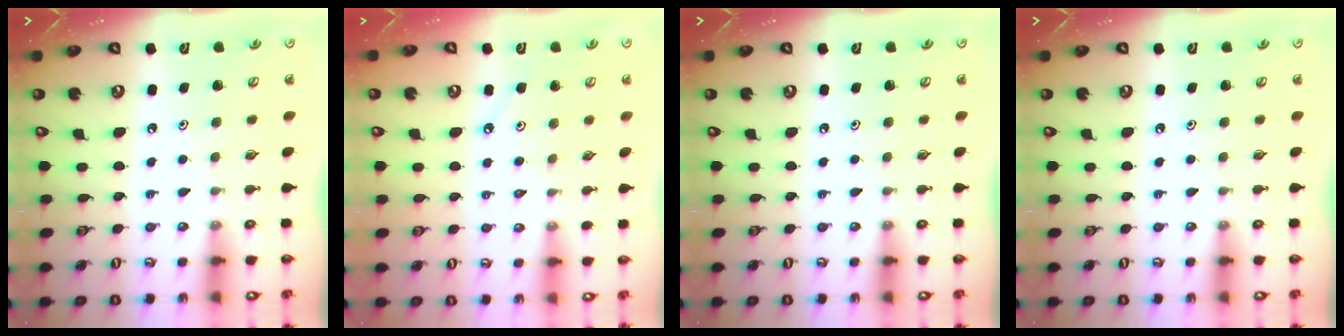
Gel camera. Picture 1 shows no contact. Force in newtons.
{"total": 2.9, "press": 2.9, "slide": 0.4}
{"total": 0.0}
{"total": 0.0}